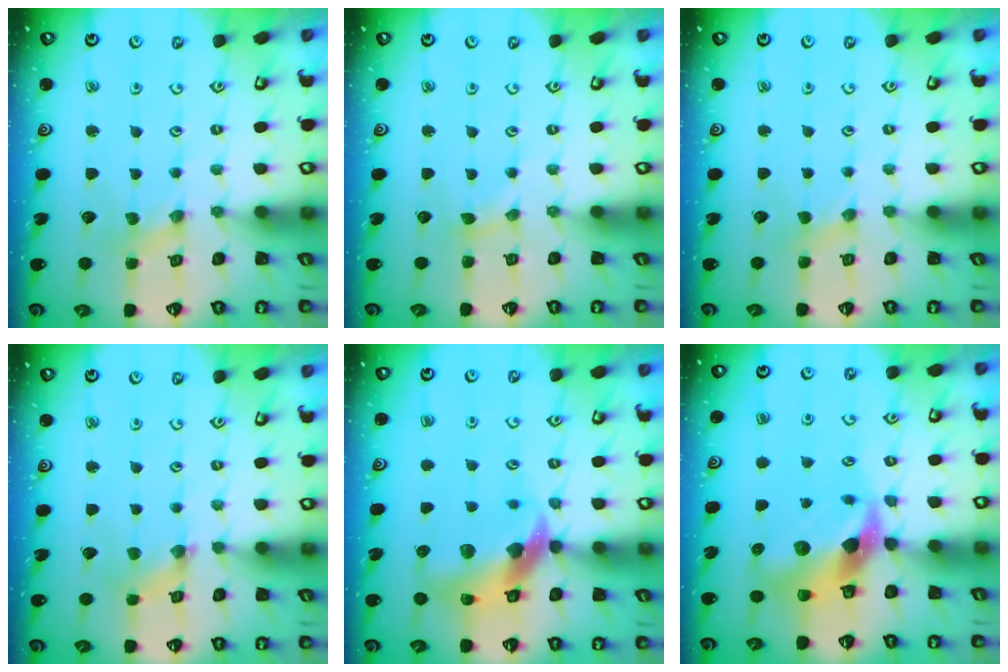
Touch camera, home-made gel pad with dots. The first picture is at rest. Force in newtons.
{"total": 2.3, "press": 2.3, "slide": 0.3}
{"total": 2.3, "press": 2.3, "slide": 0.3}
{"total": 1.5, "press": 1.4, "slide": 0.3}
{"total": 13.7, "press": 13.6, "slide": 2.0}
{"total": 12.3, "press": 12.2, "slide": 1.7}